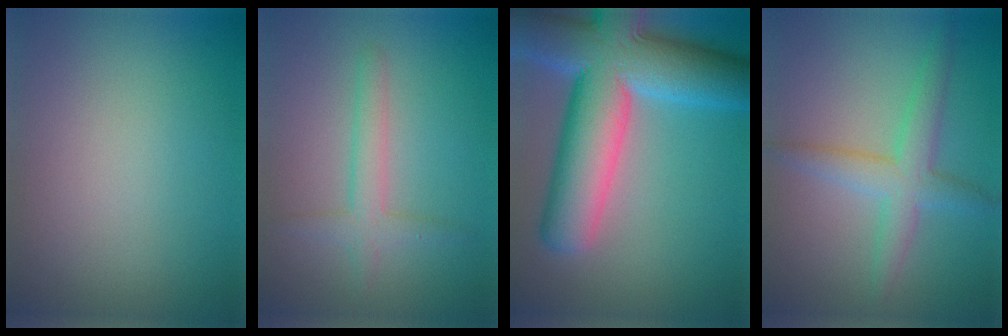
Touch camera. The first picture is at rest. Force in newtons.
{"total": 2.4, "press": 2.4, "slide": 0.1}
{"total": 14.1, "press": 14.1, "slide": 0.9}
{"total": 3.7, "press": 3.7, "slide": 0.0}